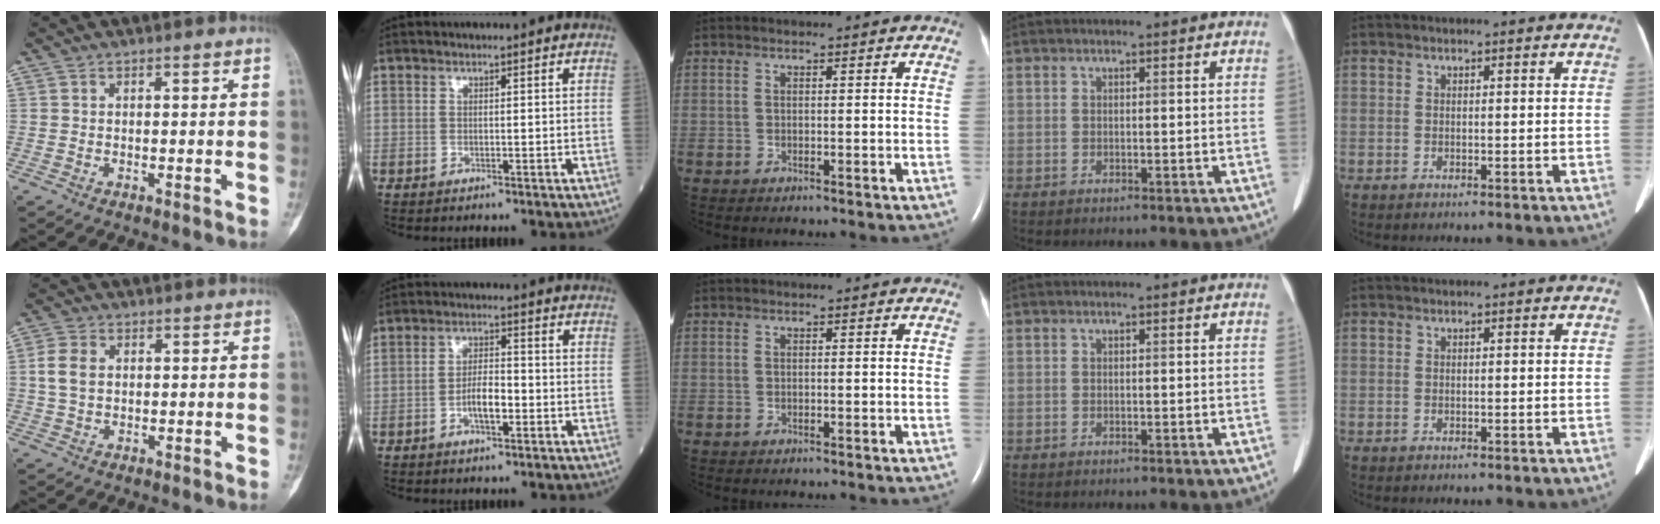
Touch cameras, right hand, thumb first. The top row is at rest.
{"thumb": {"total": 4.8, "force": [0.8, 3.4, 3.4], "torque": [-0.066, 0.004, 0.014]}, "index": {"total": 4.5, "force": [-1.5, 1.5, 4.0], "torque": [-0.073, 0.008, -0.029]}}